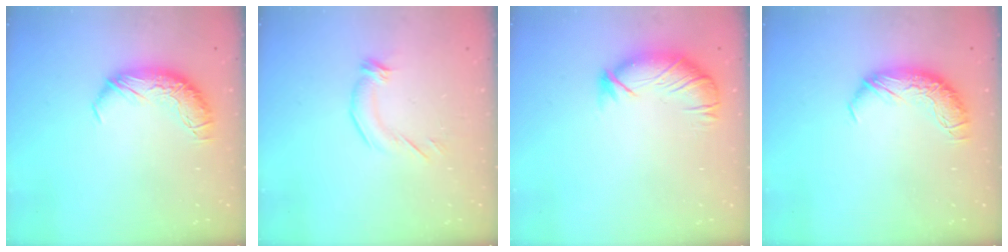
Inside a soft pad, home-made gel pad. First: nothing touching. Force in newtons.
{"total": 2.6, "press": 2.0, "slide": 1.7}
{"total": 2.7, "press": 2.4, "slide": 1.4}
{"total": 0.0}